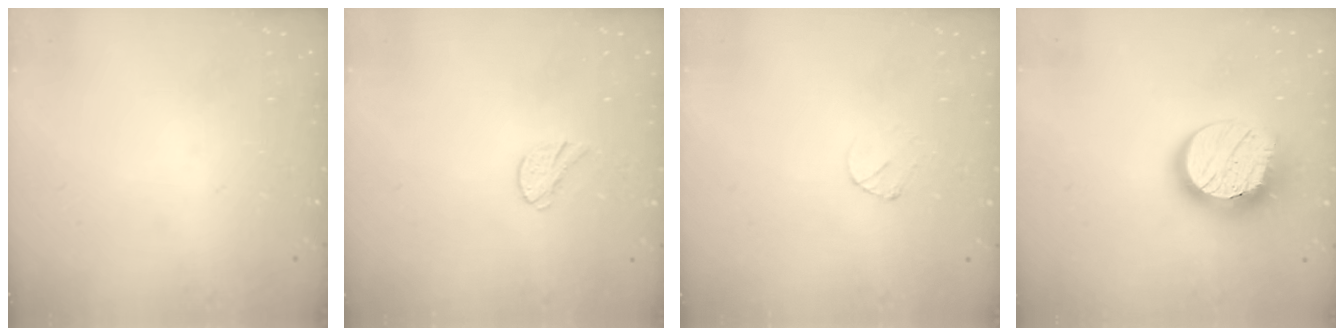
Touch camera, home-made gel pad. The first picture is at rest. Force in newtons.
{"total": 5.8, "press": 5.8, "slide": 0.6}
{"total": 3.0, "press": 3.0, "slide": 0.3}
{"total": 15.2, "press": 15.1, "slide": 0.8}